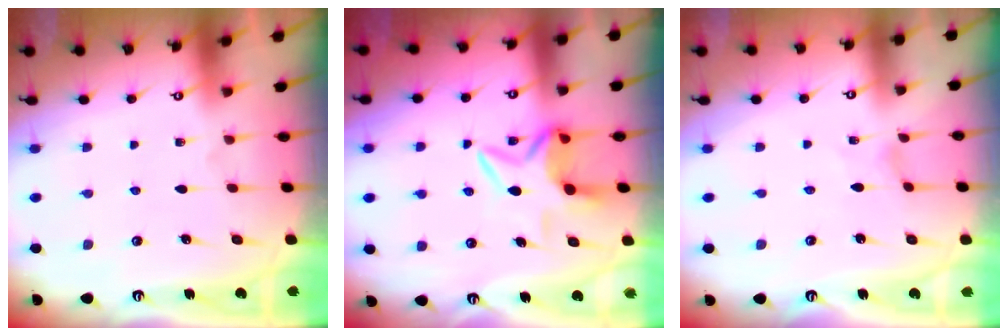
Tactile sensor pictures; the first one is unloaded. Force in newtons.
{"total": 6.4, "press": 6.4, "slide": 0.7}
{"total": 0.0}